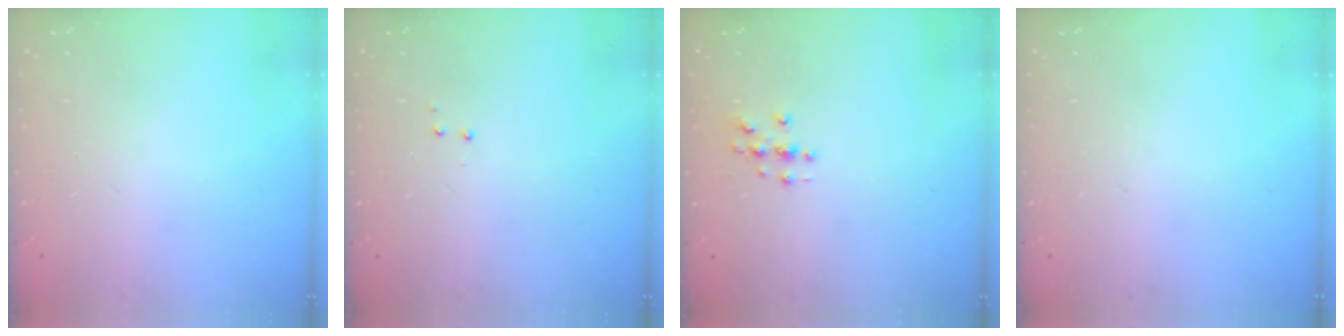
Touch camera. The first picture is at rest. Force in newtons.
{"total": 2.9, "press": 2.8, "slide": 0.6}
{"total": 2.7, "press": 2.7, "slide": 0.3}
{"total": 0.0}